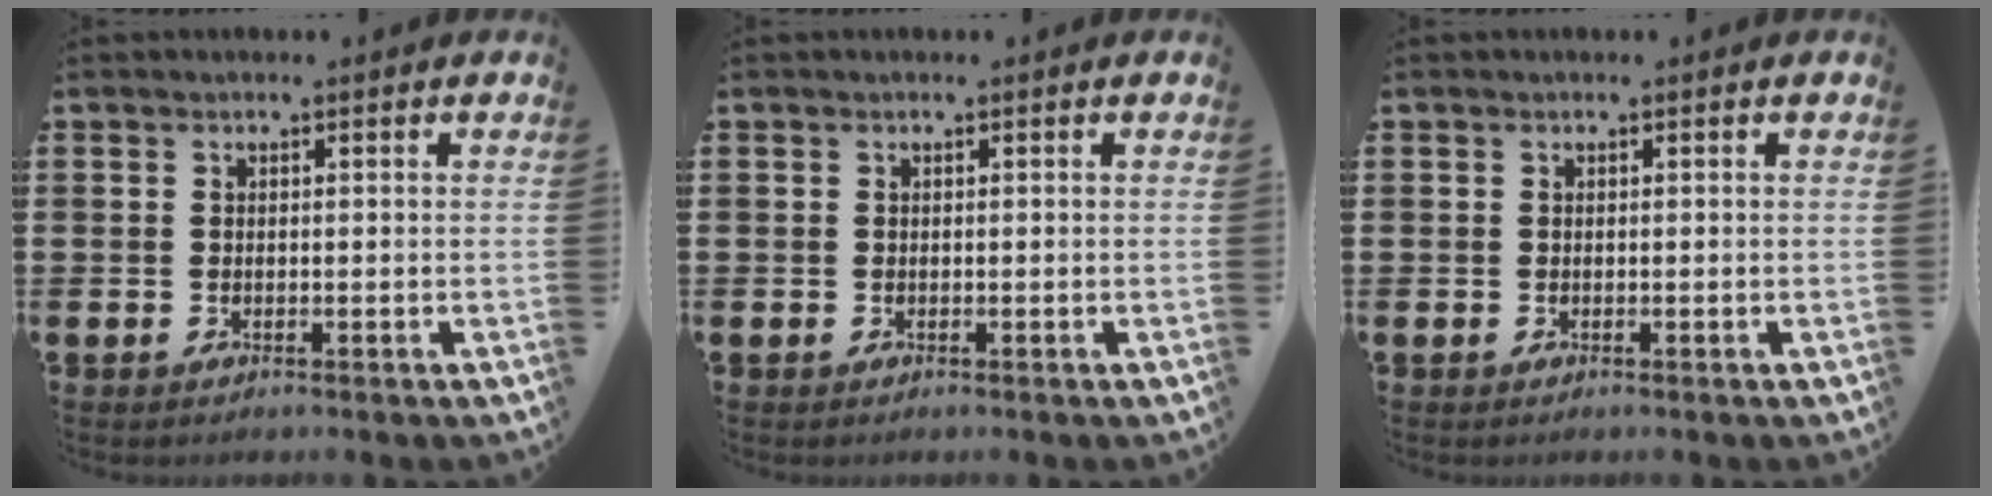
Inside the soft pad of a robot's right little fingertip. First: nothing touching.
{"total": 0.0}
{"total": 0.0}